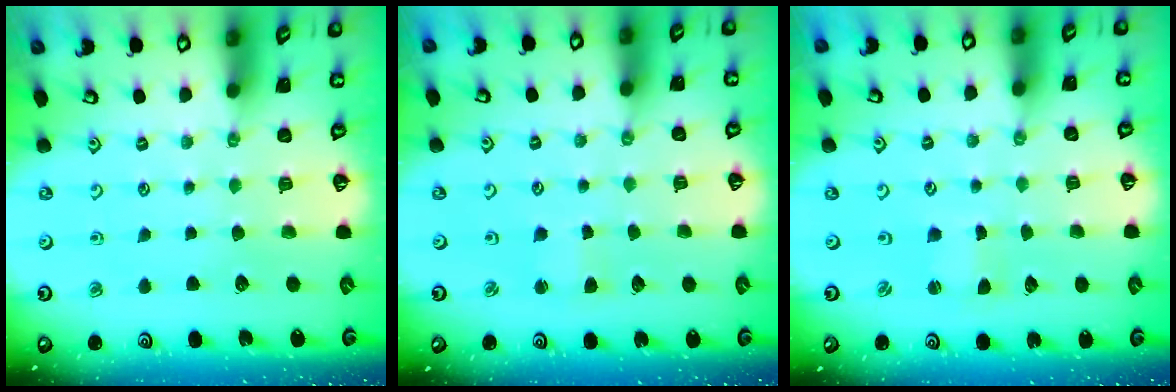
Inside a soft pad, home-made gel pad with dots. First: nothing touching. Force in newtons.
{"total": 2.1, "press": 2.1, "slide": 0.2}
{"total": 0.8, "press": 0.8, "slide": 0.0}